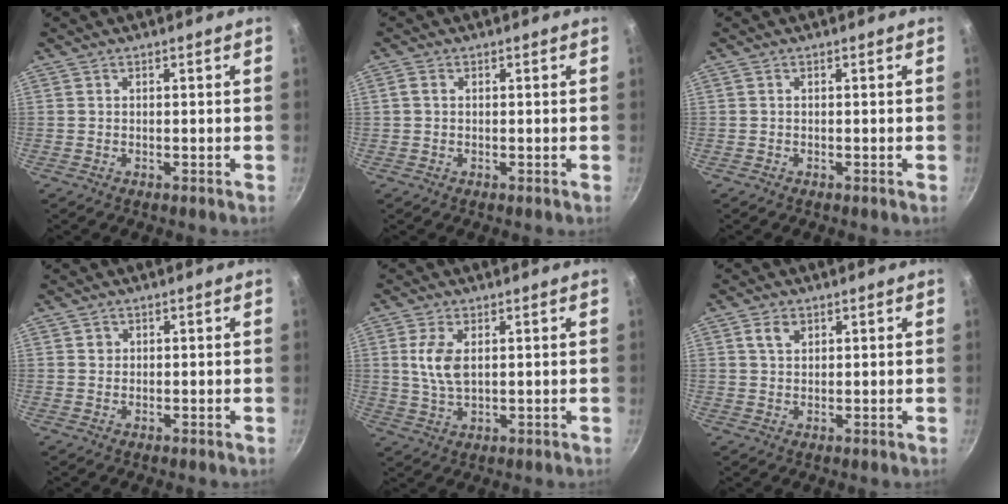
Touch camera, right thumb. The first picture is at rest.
{"total": 1.3, "force": [0.2, 1.0, 0.8], "torque": [-0.015, 0.004, 0.001]}
{"total": 0.0}
{"total": 1.1, "force": [0.4, 1.0, 0.2], "torque": [0.001, 0.001, 0.004]}
{"total": 6.2, "force": [1.4, 3.2, 5.2], "torque": [-0.104, -0.006, 0.029]}
{"total": 3.2, "force": [1.4, 2.0, 2.0], "torque": [-0.031, 0.000, 0.025]}